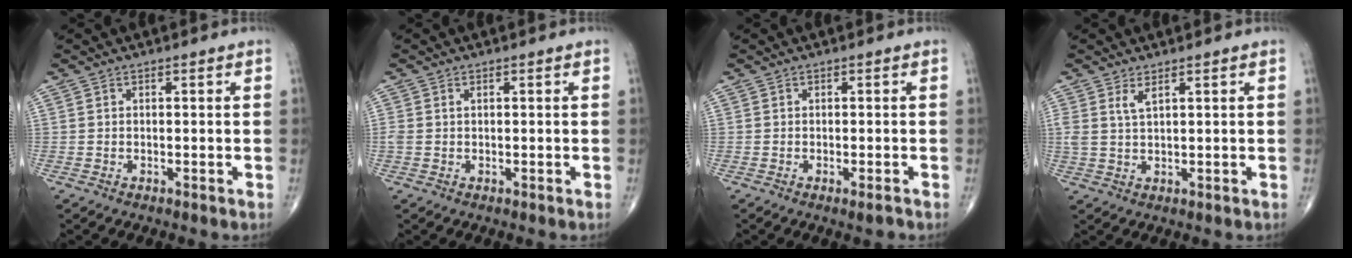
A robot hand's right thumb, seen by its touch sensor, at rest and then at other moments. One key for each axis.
{"total": 1.2, "fx": 0.3, "fy": 0.8, "fz": 0.8, "tx": -0.026, "ty": 0.008, "tz": 0.009}
{"total": 1.5, "fx": -0.9, "fy": 0.3, "fz": 1.2, "tx": -0.016, "ty": -0.003, "tz": -0.011}
{"total": 2.4, "fx": 1.5, "fy": 0.6, "fz": 1.8, "tx": -0.039, "ty": -0.006, "tz": 0.037}